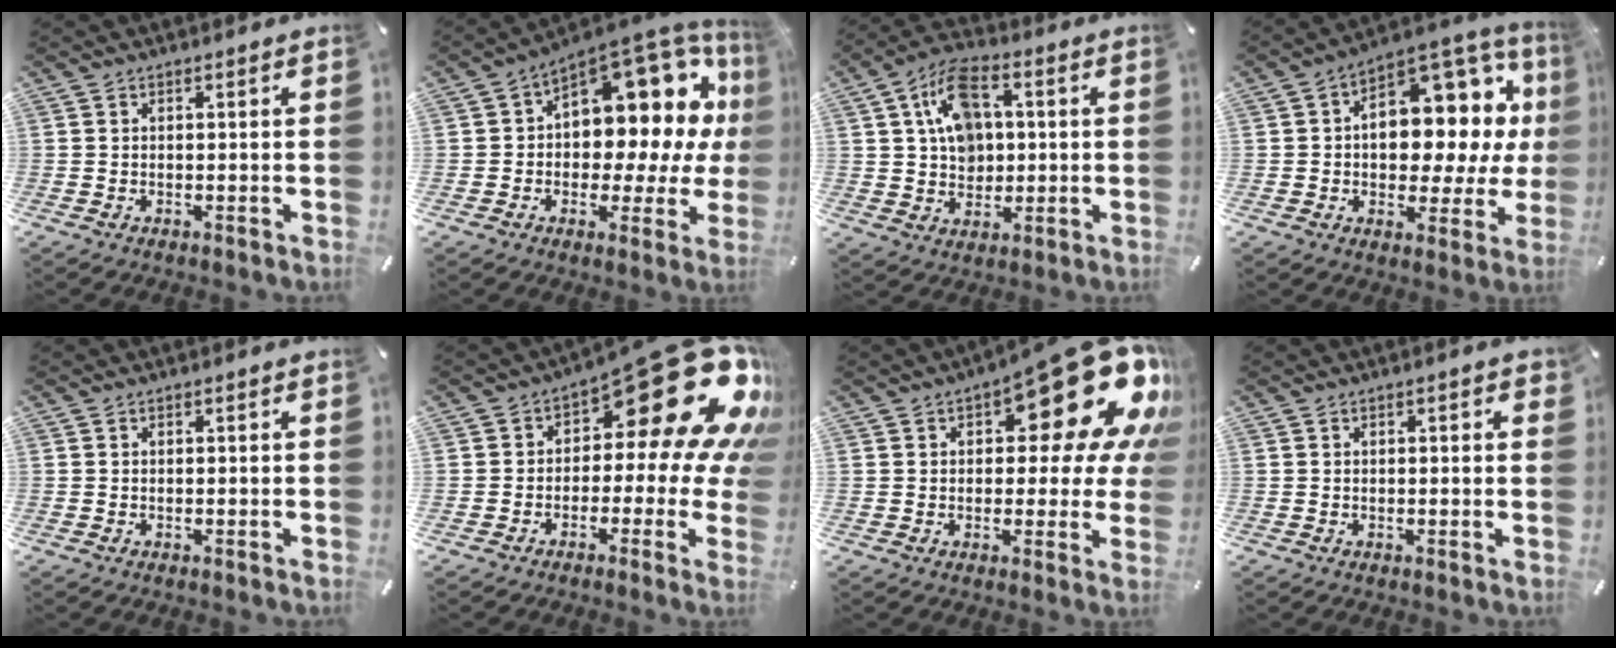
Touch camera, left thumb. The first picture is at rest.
{"total": 13.6, "force": [6.9, 8.3, 8.4], "torque": [-0.100, -0.086, 0.115]}
{"total": 11.0, "force": [2.7, 8.5, 6.5], "torque": [-0.119, 0.004, 0.049]}
{"total": 14.0, "force": [2.8, 9.4, 10.0], "torque": [-0.119, -0.044, 0.045]}
{"total": 0.0}
{"total": 26.7, "force": [11.1, 11.6, 21.4], "torque": [-0.258, -0.083, 0.193]}
{"total": 24.4, "force": [11.7, 9.9, 19.0], "torque": [-0.240, -0.073, 0.193]}
{"total": 1.2, "force": [0.2, 0.4, 1.1], "torque": [-0.013, 0.001, 0.001]}